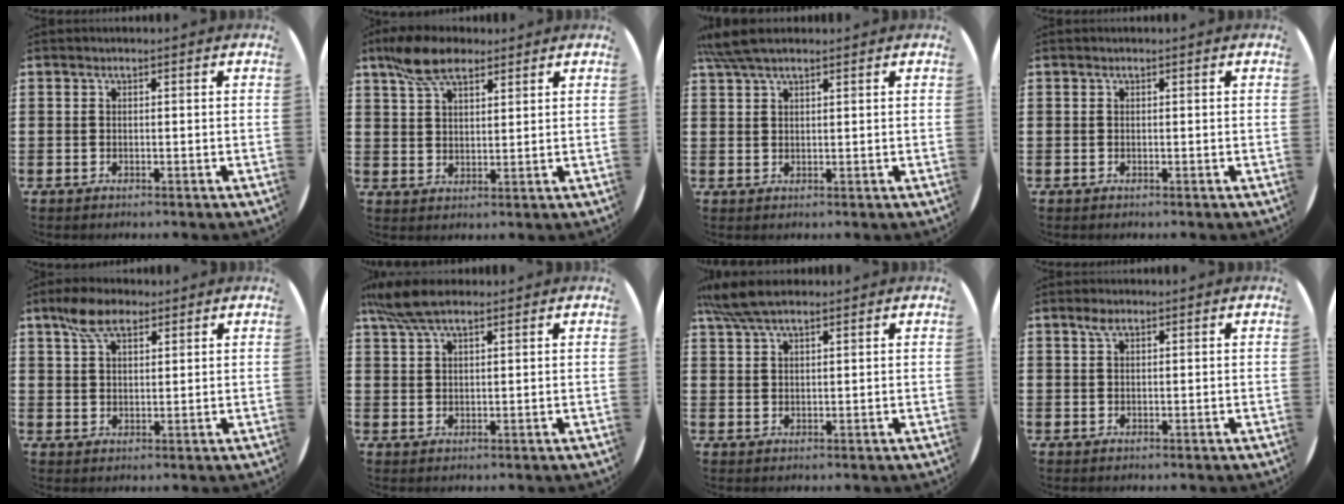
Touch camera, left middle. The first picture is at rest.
{"total": 7.3, "force": [5.4, 3.1, 3.8], "torque": [-0.090, 0.000, 0.100]}
{"total": 4.2, "force": [3.3, 1.0, 2.3], "torque": [-0.053, 0.003, 0.062]}
{"total": 0.0}
{"total": 5.7, "force": [3.9, 2.7, 3.1], "torque": [-0.063, 0.002, 0.072]}
{"total": 5.8, "force": [4.5, 1.6, 3.4], "torque": [-0.077, 0.001, 0.083]}
{"total": 5.4, "force": [4.4, 1.2, 2.9], "torque": [-0.068, -0.001, 0.080]}
{"total": 1.6, "force": [0.9, 0.7, 1.1], "torque": [-0.016, 0.001, 0.014]}